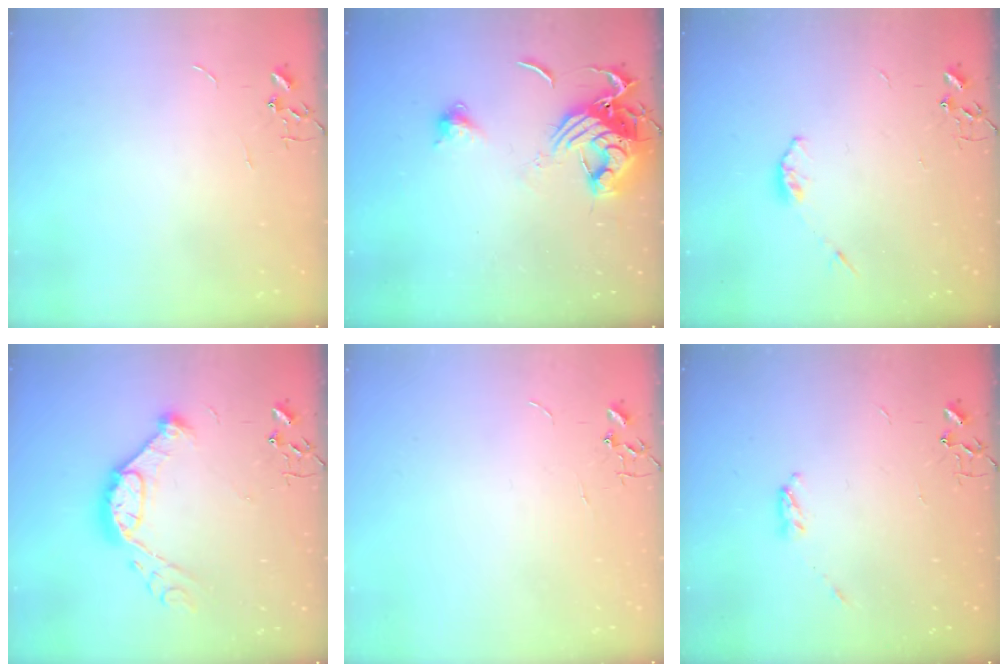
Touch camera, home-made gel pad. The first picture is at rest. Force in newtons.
{"total": 13.0, "press": 13.0, "slide": 1.4}
{"total": 3.3, "press": 3.3, "slide": 0.5}
{"total": 14.2, "press": 14.1, "slide": 0.9}
{"total": 0.0}
{"total": 3.6, "press": 3.5, "slide": 0.5}